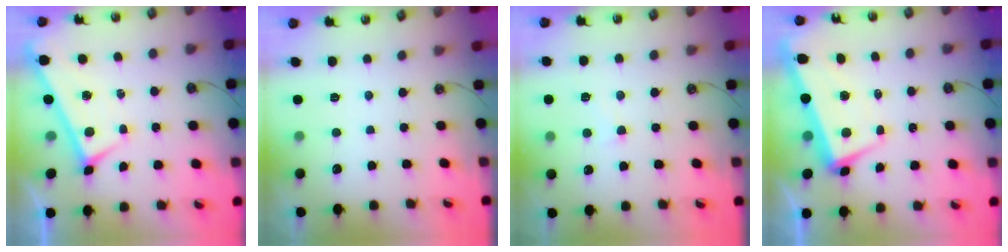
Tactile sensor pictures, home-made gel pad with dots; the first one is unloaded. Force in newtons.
{"total": 0.0}
{"total": 1.5, "press": 1.4, "slide": 0.6}
{"total": 2.2, "press": 0.3, "slide": 2.1}